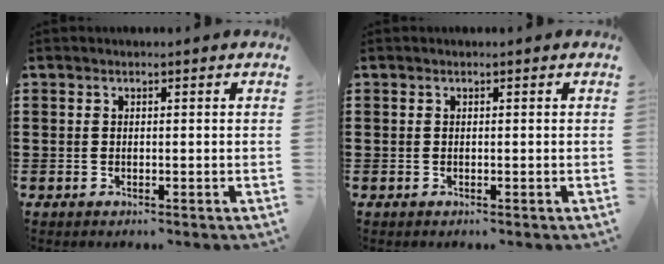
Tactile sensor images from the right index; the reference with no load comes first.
{"total": 0.0}